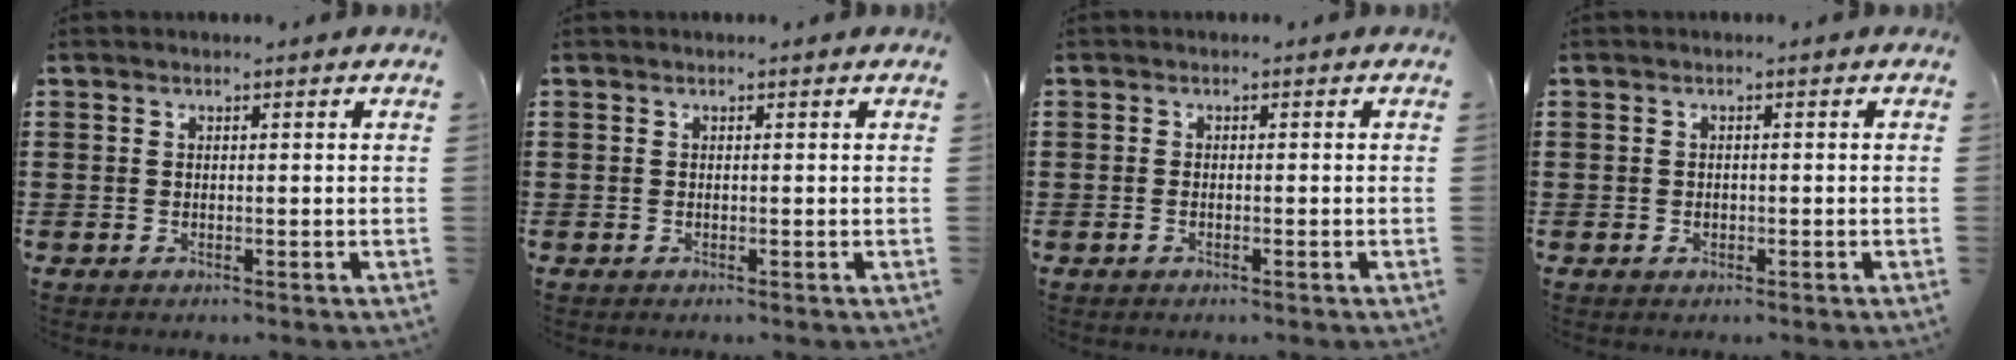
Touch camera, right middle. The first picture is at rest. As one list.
[{"total": 0.0}, {"total": 0.7, "force": [-0.3, 0.2, 0.6], "torque": [-0.011, -0.004, -0.005]}, {"total": 0.7, "force": [-0.3, 0.5, 0.4], "torque": [-0.008, 0.000, -0.006]}]